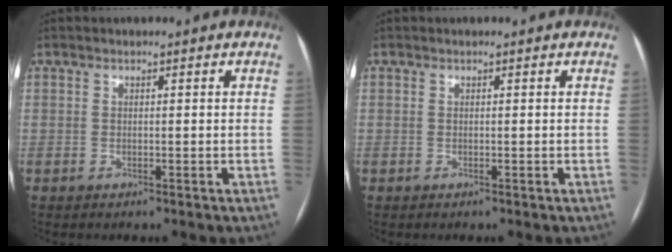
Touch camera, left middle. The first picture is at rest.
{"total": 0.0}